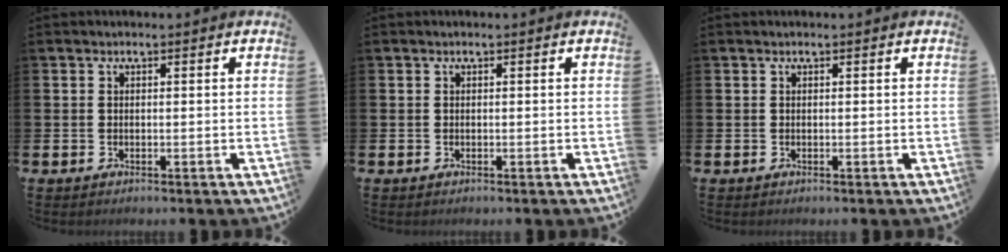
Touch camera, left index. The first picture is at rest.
{"total": 0.0}
{"total": 0.0}